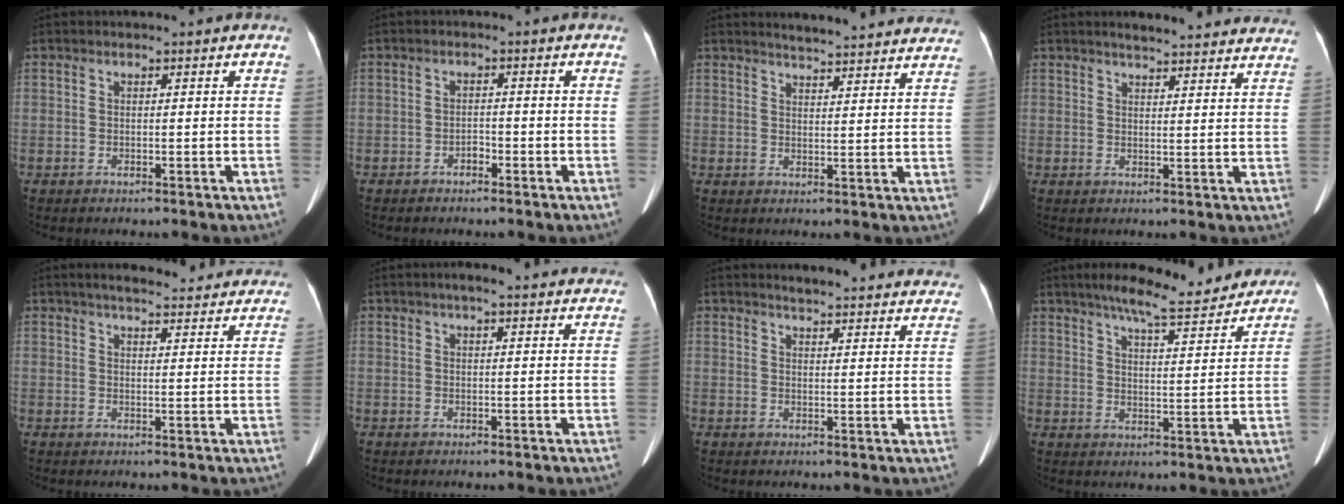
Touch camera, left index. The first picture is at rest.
{"total": 1.5, "force": [-1.1, 0.7, 0.8], "torque": [-0.009, 0.004, -0.019]}
{"total": 17.1, "force": [16.2, 1.9, 5.0], "torque": [-0.058, -0.018, 0.185]}
{"total": 17.5, "force": [16.2, 2.8, 5.8], "torque": [-0.059, -0.008, 0.182]}
{"total": 18.6, "force": [17.0, 3.5, 6.5], "torque": [-0.075, 0.010, 0.199]}
{"total": 11.9, "force": [10.6, 1.3, 5.3], "torque": [-0.058, 0.024, 0.111]}
{"total": 20.6, "force": [19.5, 2.9, 5.8], "torque": [-0.063, -0.048, 0.213]}
{"total": 12.4, "force": [11.0, 1.6, 5.5], "torque": [-0.081, 0.004, 0.149]}